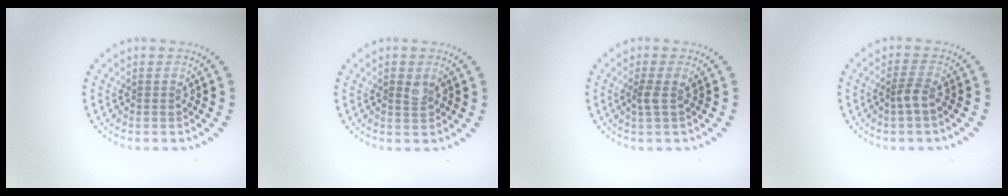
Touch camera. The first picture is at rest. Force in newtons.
{"total": 1.3, "press": 1.3, "slide": 0.0}
{"total": 1.3, "press": 1.0, "slide": 0.7}
{"total": 1.4, "press": 1.0, "slide": 0.9}